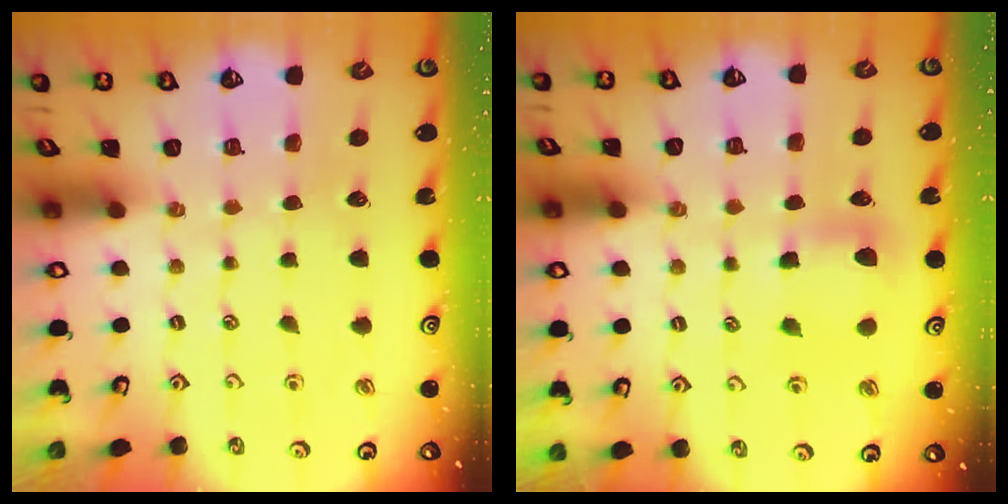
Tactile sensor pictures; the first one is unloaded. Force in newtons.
{"total": 7.6, "press": 7.6, "slide": 0.6}